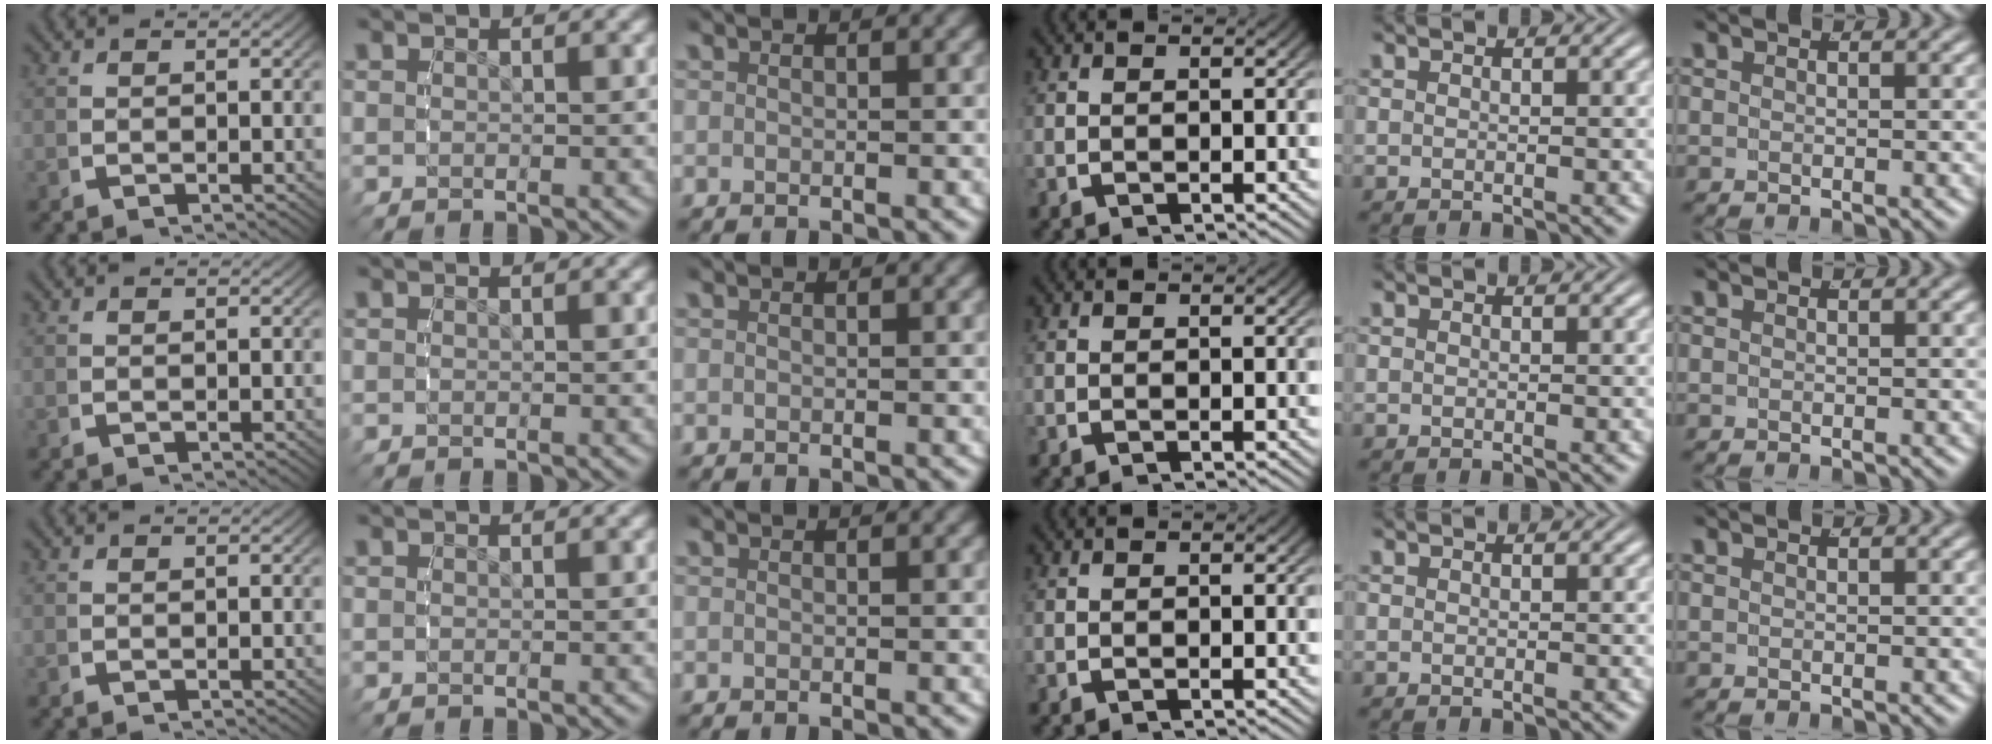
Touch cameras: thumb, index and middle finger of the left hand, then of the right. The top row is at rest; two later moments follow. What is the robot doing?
{"motion": "reach", "object": "sponge"}